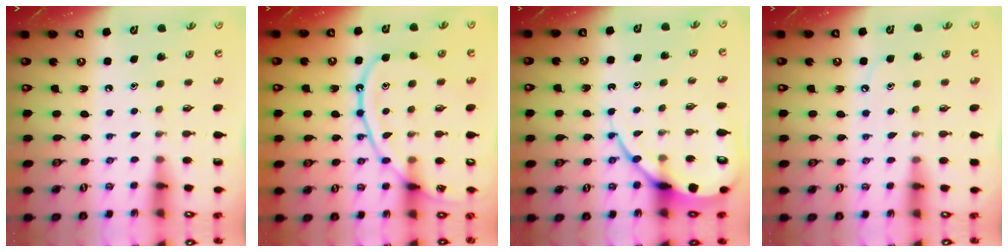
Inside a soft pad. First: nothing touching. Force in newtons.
{"total": 14.9, "press": 14.9, "slide": 1.4}
{"total": 11.0, "press": 11.0, "slide": 1.1}
{"total": 4.7, "press": 4.7, "slide": 0.6}